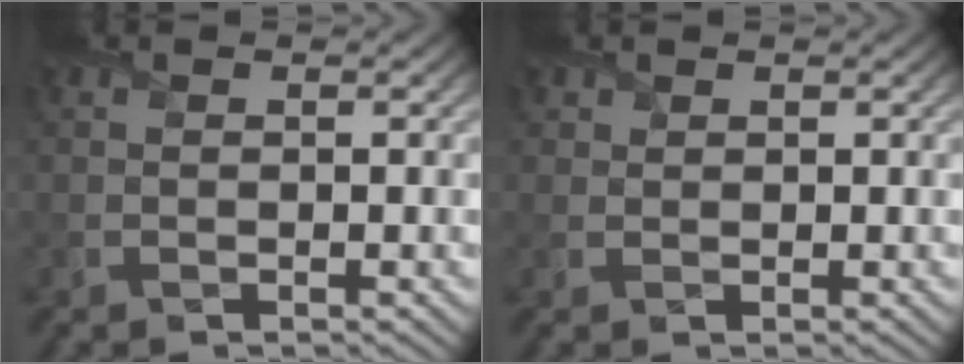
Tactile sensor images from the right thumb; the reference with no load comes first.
{"total": 1.4, "force": [1.0, 1.0, 0.3], "torque": [-0.009, 0.001, 0.022]}